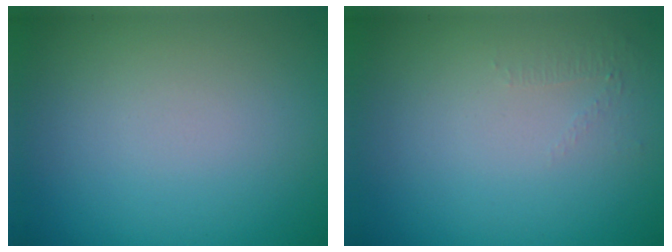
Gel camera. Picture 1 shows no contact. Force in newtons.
{"total": 0.5, "press": 0.2, "slide": 0.5}